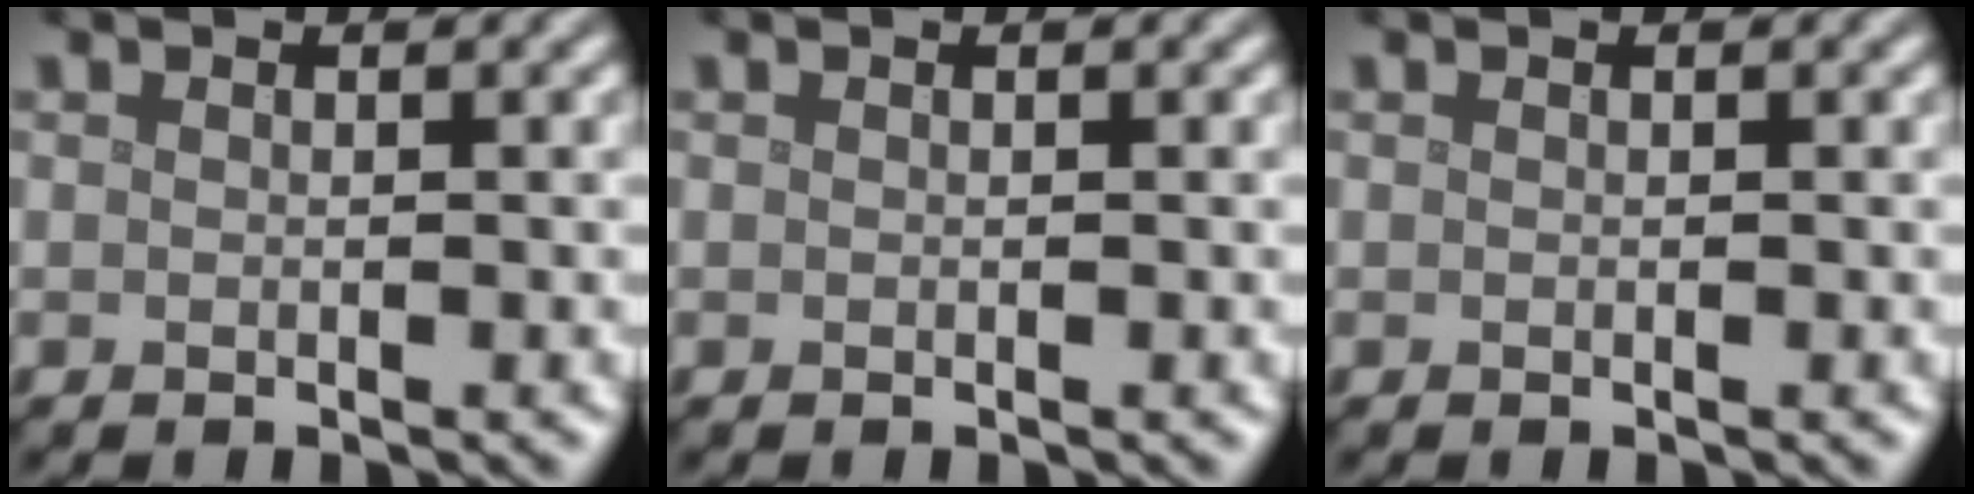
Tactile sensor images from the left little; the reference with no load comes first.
{"total": 0.0}
{"total": 0.0}